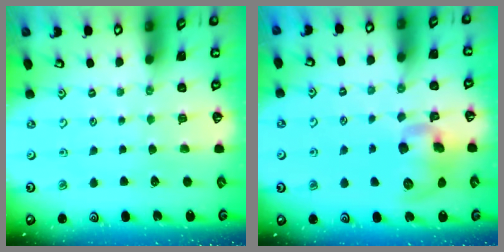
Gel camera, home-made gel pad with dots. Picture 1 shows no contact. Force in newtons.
{"total": 10.7, "press": 10.5, "slide": 1.8}